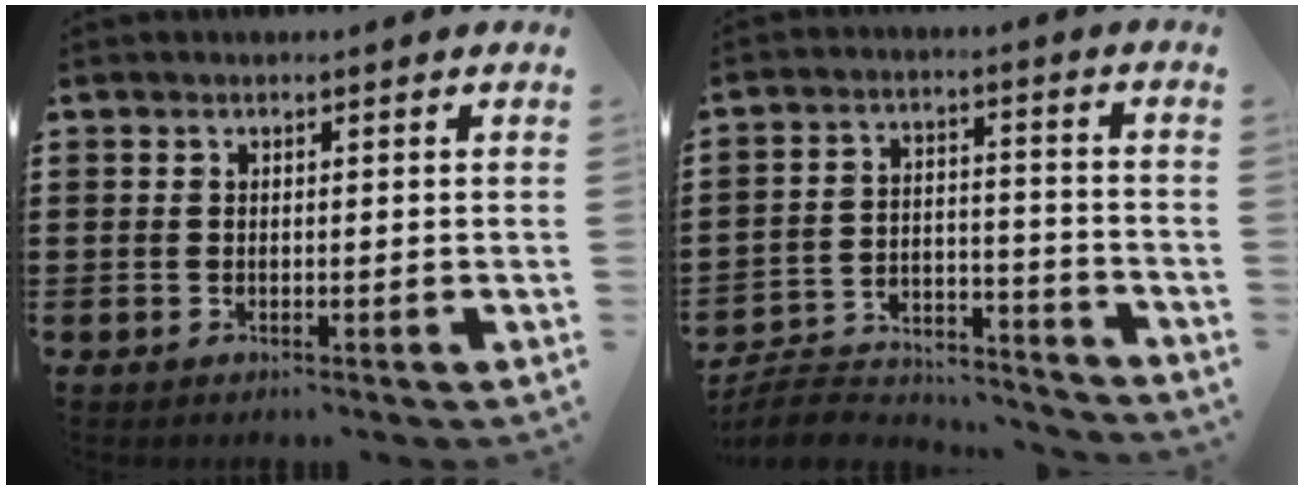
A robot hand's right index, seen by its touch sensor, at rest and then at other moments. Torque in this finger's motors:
{"motor_torque": [-1.91, -0.23, -0.06, -0.21]}